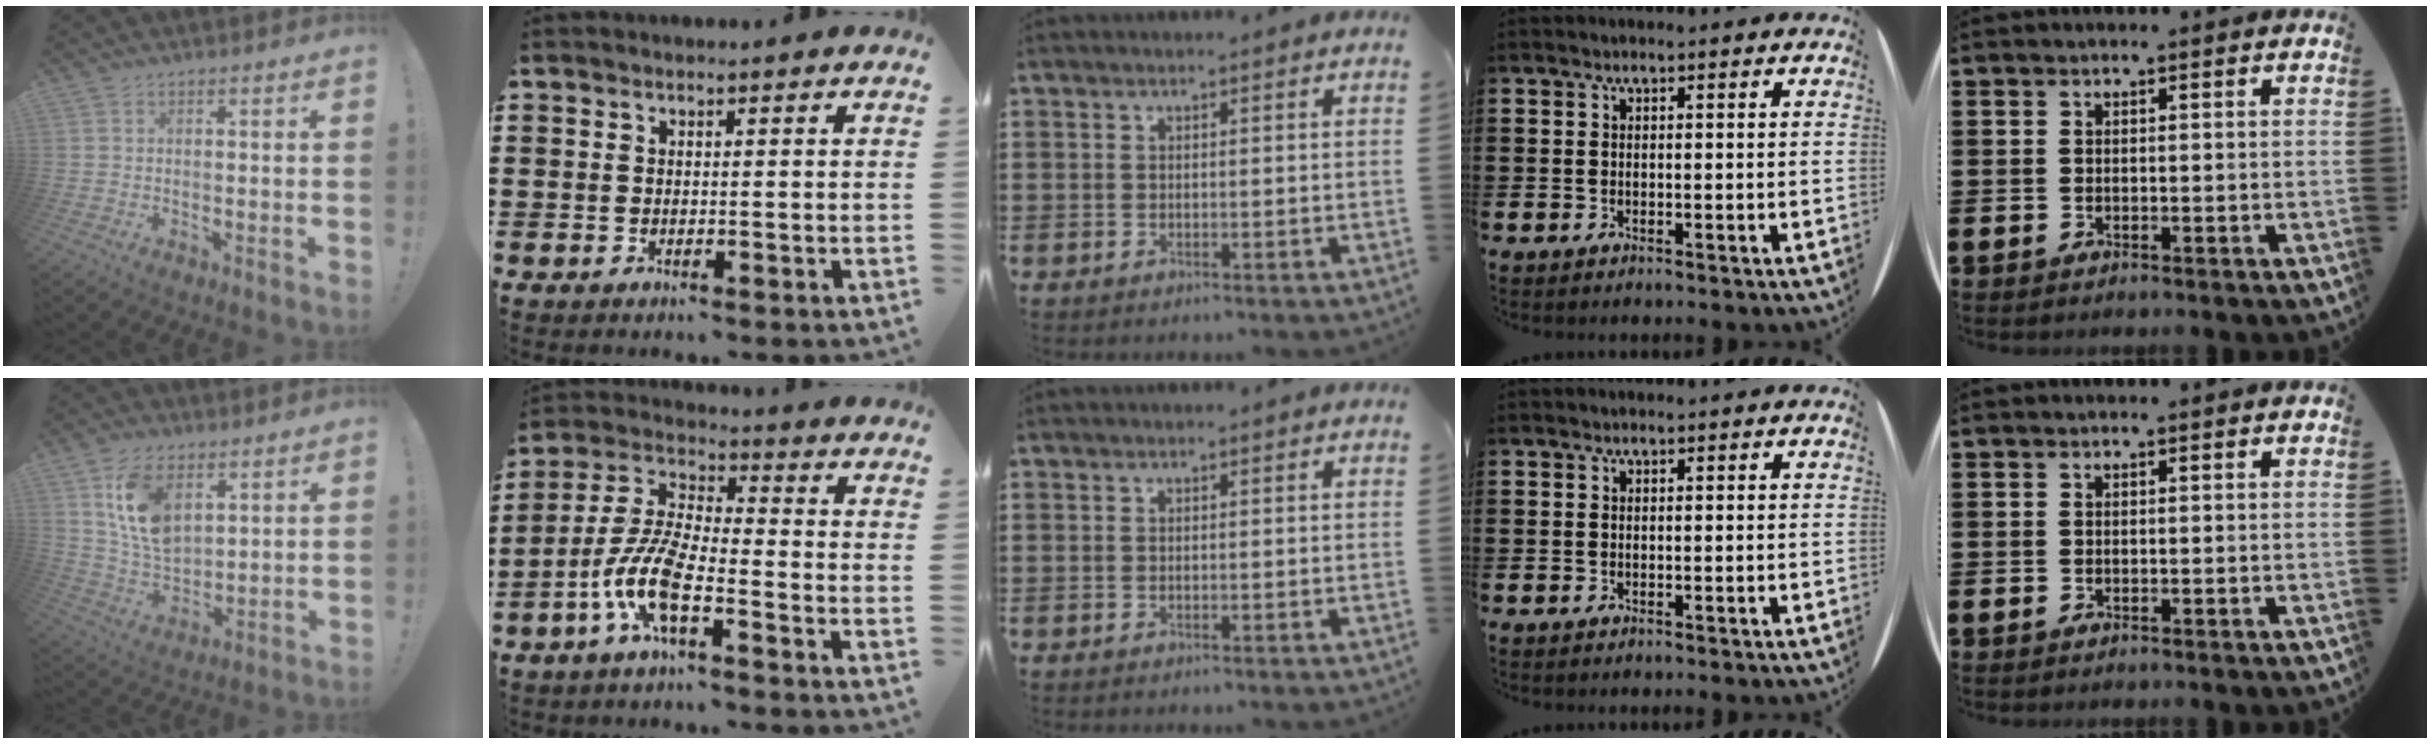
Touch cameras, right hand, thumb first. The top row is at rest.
{"thumb": {"total": 12.7, "force": [6.2, 8.0, 7.7], "torque": [-0.141, -0.022, 0.119]}, "index": {"total": 9.2, "force": [-4.5, 2.3, 7.7], "torque": [-0.192, -0.013, -0.092]}}